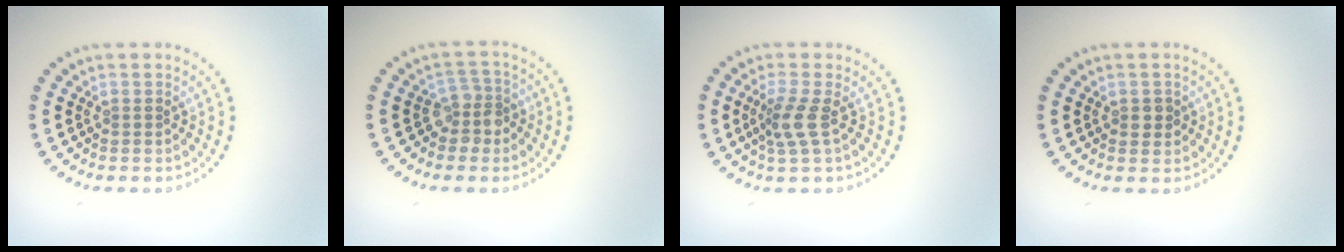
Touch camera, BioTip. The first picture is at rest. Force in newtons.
{"total": 2.5, "press": 2.0, "slide": 1.5}
{"total": 2.4, "press": 1.8, "slide": 1.6}
{"total": 1.3, "press": 1.3, "slide": 0.2}